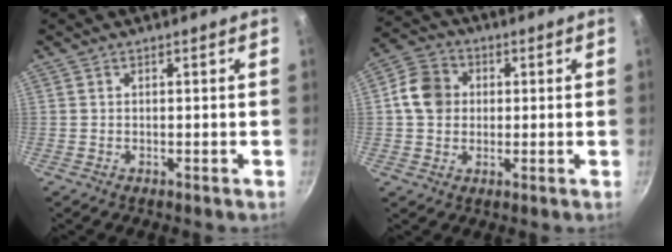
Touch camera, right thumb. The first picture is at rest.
{"total": 8.1, "force": [0.8, 7.0, 4.1], "torque": [-0.051, 0.011, -0.001]}